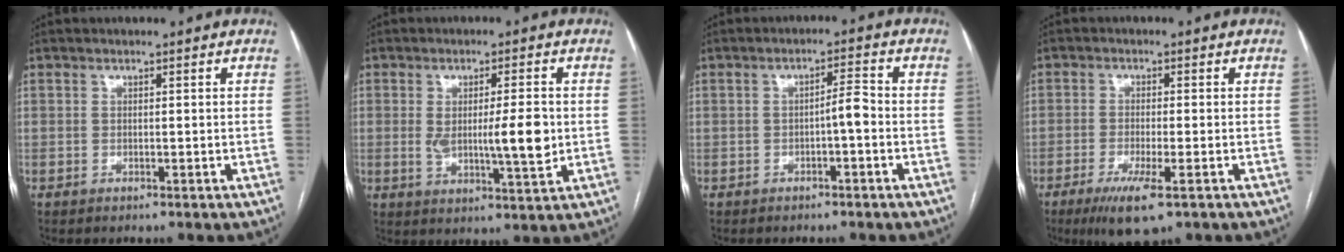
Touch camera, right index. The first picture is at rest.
{"total": 8.1, "force": [0.0, 1.6, 7.9], "torque": [-0.127, -0.008, 0.008]}
{"total": 2.9, "force": [-0.9, 0.4, 2.7], "torque": [-0.040, 0.007, -0.015]}
{"total": 6.8, "force": [-3.8, 0.8, 5.6], "torque": [-0.104, -0.019, -0.063]}